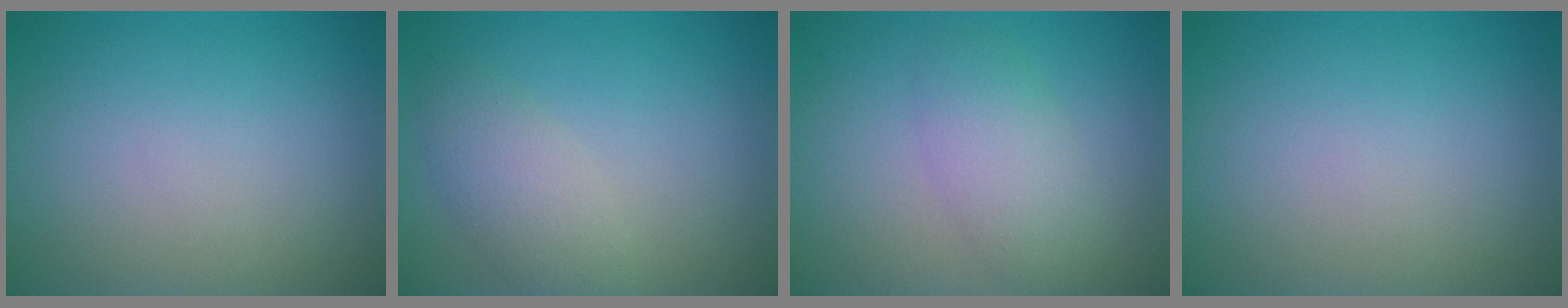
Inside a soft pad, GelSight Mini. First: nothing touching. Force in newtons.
{"total": 2.9, "press": 2.9, "slide": 0.2}
{"total": 3.2, "press": 3.2, "slide": 0.0}
{"total": 0.0}